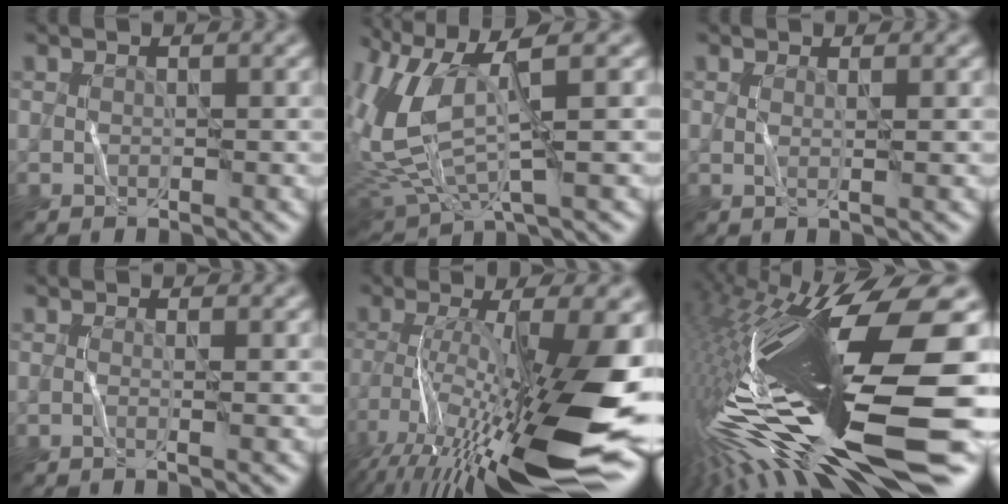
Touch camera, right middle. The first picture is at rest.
{"total": 7.9, "force": [2.0, 2.5, 7.2], "torque": [-0.183, 0.001, 0.048]}
{"total": 0.9, "force": [0.1, 0.1, 0.9], "torque": [-0.017, 0.003, -0.002]}
{"total": 0.9, "force": [-0.3, 0.2, 0.8], "torque": [-0.008, 0.003, -0.014]}
{"total": 16.0, "force": [-6.2, 3.5, 14.3], "torque": [-0.250, -0.007, -0.093]}
{"total": 19.7, "force": [-3.1, 4.3, 19.0], "torque": [-0.356, -0.022, -0.041]}